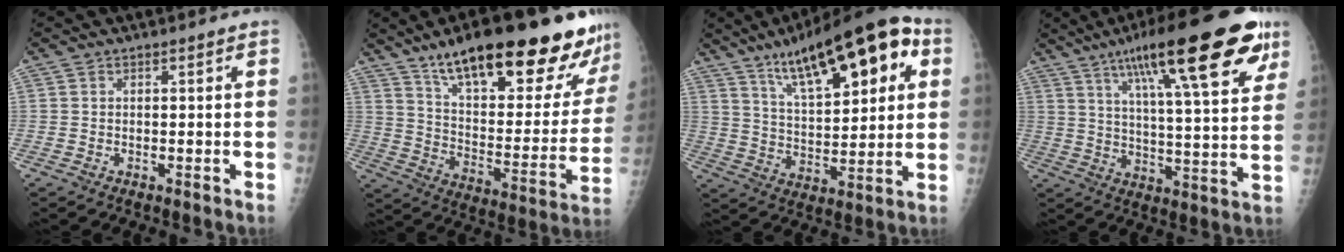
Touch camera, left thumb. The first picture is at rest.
{"total": 30.8, "force": [21.6, 8.3, 20.3], "torque": [-0.262, -0.076, 0.322]}
{"total": 22.5, "force": [10.3, 8.1, 18.3], "torque": [-0.248, -0.009, 0.166]}
{"total": 25.5, "force": [14.1, 5.7, 20.5], "torque": [-0.294, -0.020, 0.213]}